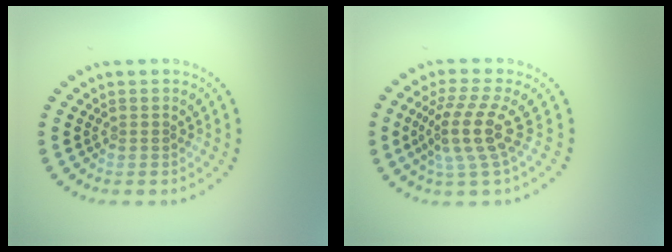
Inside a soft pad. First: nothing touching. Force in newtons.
{"total": 4.1, "press": 2.9, "slide": 2.9}